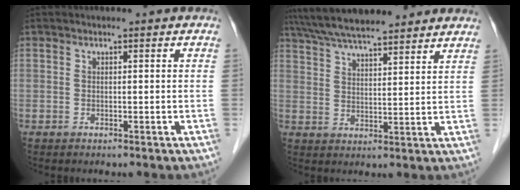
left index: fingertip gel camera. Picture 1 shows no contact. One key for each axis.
{"total": 16.5, "fx": 14.5, "fy": 2.2, "fz": 7.6, "tx": -0.133, "ty": 0.043, "tz": 0.222}